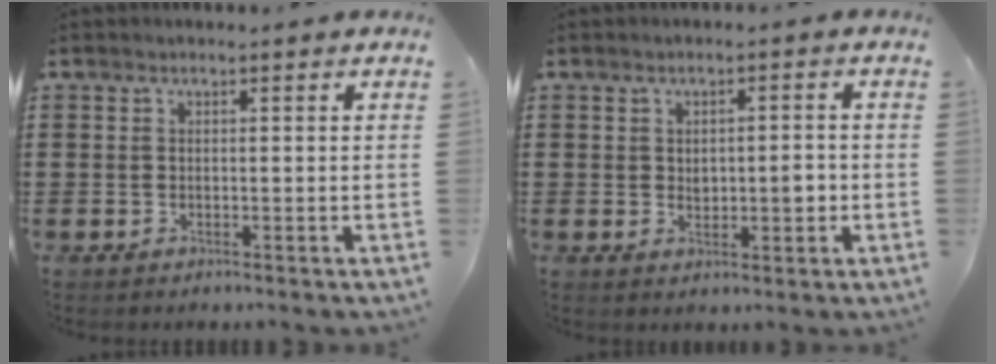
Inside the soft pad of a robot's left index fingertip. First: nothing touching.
{"total": 2.8, "force": [0.0, 1.3, 2.5], "torque": [-0.039, -0.002, -0.003]}